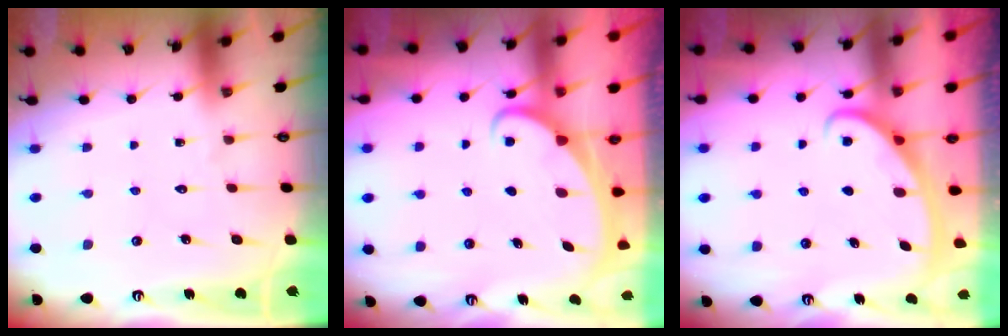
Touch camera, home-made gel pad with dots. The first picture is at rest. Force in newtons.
{"total": 2.3, "press": 2.3, "slide": 0.3}
{"total": 2.8, "press": 2.8, "slide": 0.4}